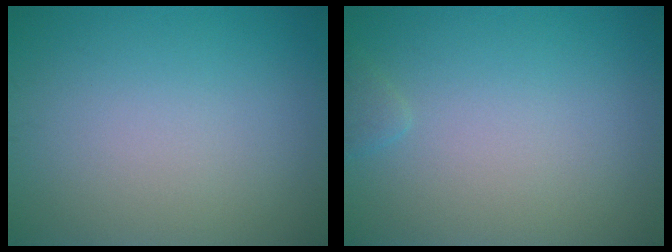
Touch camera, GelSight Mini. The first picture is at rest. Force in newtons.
{"total": 0.7, "press": 0.7, "slide": 0.1}